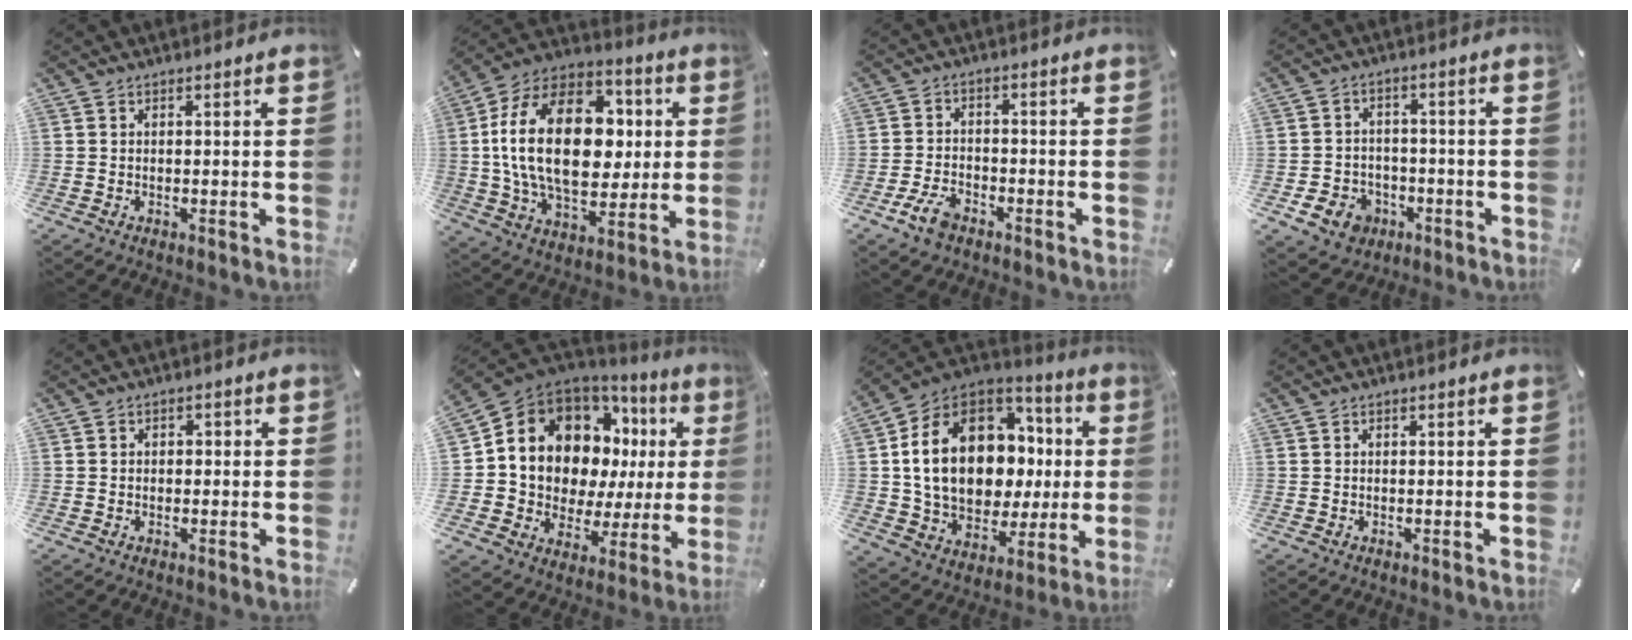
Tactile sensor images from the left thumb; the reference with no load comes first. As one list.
[{"total": 27.4, "force": [2.1, 17.8, 20.8], "torque": [-0.403, 0.011, 0.036]}, {"total": 5.9, "force": [-3.6, 3.3, 3.3], "torque": [-0.083, 0.012, -0.072]}, {"total": 7.8, "force": [-3.3, 6.4, 2.9], "torque": [-0.066, 0.022, -0.062]}, {"total": 1.4, "force": [-0.5, 1.2, 0.6], "torque": [-0.013, 0.007, -0.013]}, {"total": 13.8, "force": [5.7, 10.6, 6.7], "torque": [-0.120, -0.069, 0.110]}, {"total": 19.7, "force": [3.3, 14.4, 13.0], "torque": [-0.259, -0.023, 0.066]}, {"total": 0.0}]